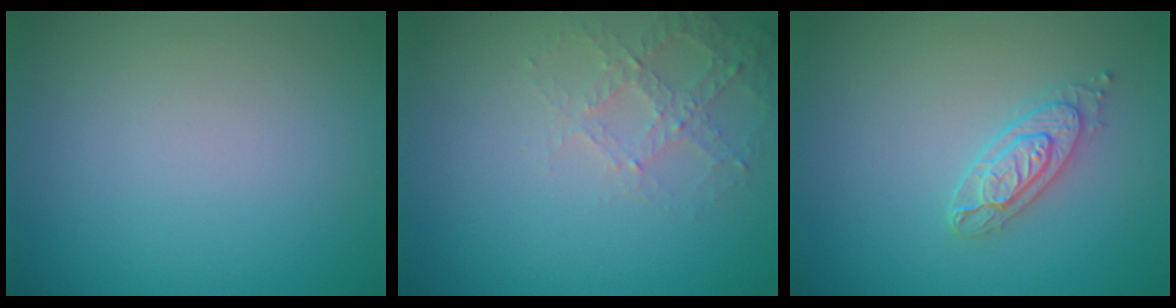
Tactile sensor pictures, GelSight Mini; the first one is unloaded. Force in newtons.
{"total": 2.6, "press": 2.5, "slide": 0.8}
{"total": 2.6, "press": 2.4, "slide": 1.1}